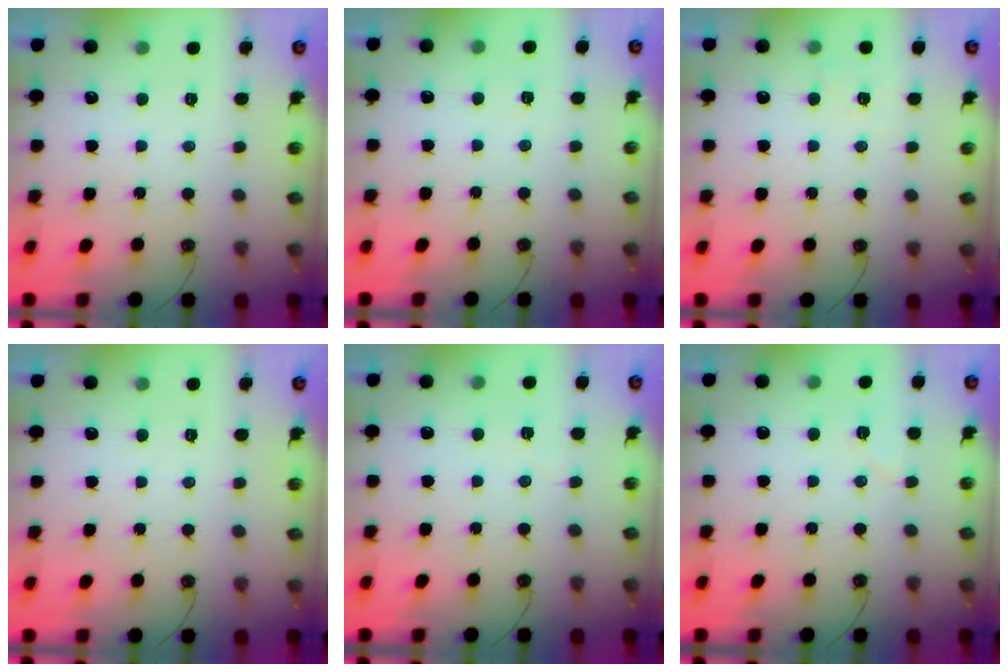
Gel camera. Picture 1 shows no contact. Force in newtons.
{"total": 2.6, "press": 1.3, "slide": 2.2}
{"total": 5.0, "press": 4.7, "slide": 1.8}
{"total": 0.0}
{"total": 2.2, "press": 2.2, "slide": 0.7}
{"total": 5.6, "press": 5.6, "slide": 0.8}